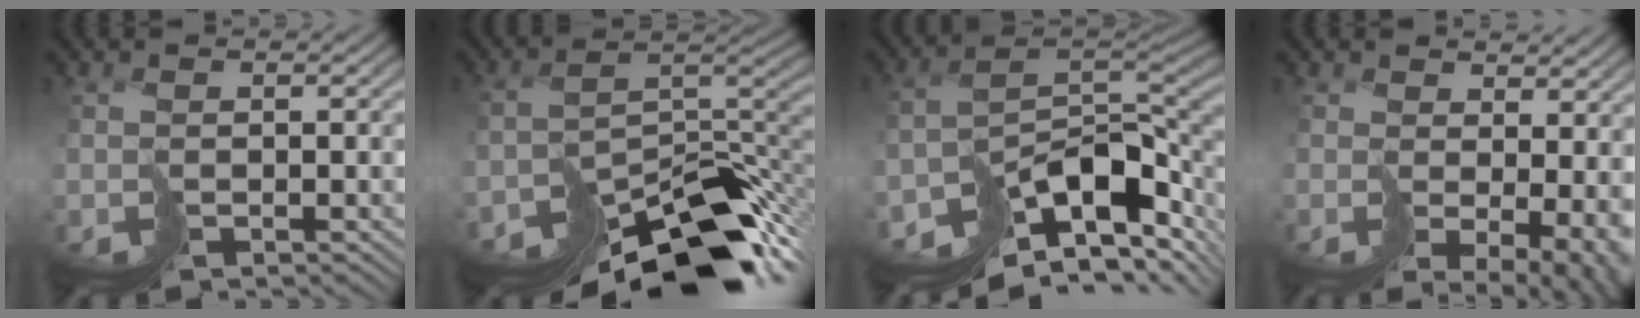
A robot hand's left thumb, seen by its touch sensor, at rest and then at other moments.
{"total": 14.2, "force": [-11.1, 4.9, 7.3], "torque": [-0.126, -0.020, -0.156]}
{"total": 13.1, "force": [-6.7, 6.6, 9.2], "torque": [-0.147, -0.021, -0.093]}
{"total": 8.5, "force": [0.8, 4.4, 7.2], "torque": [-0.124, -0.034, 0.057]}